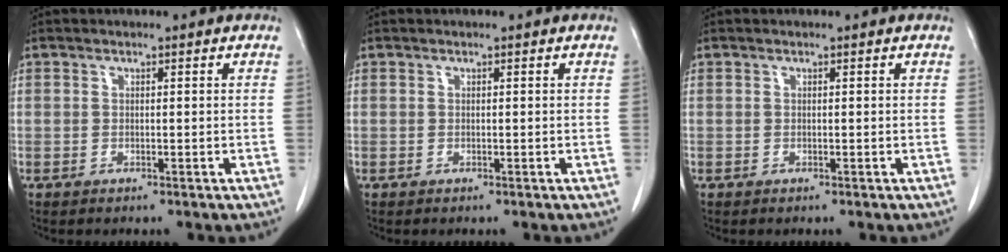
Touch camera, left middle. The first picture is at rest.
{"total": 0.0}
{"total": 0.0}